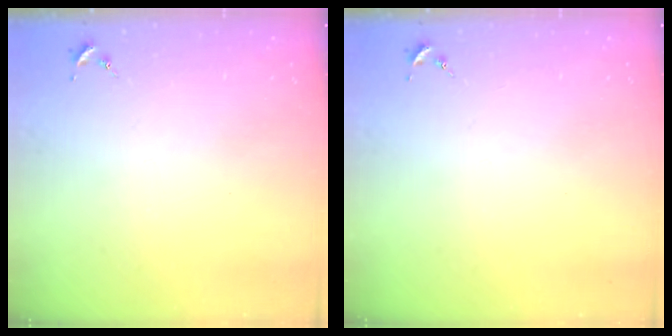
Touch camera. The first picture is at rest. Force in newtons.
{"total": 0.0}